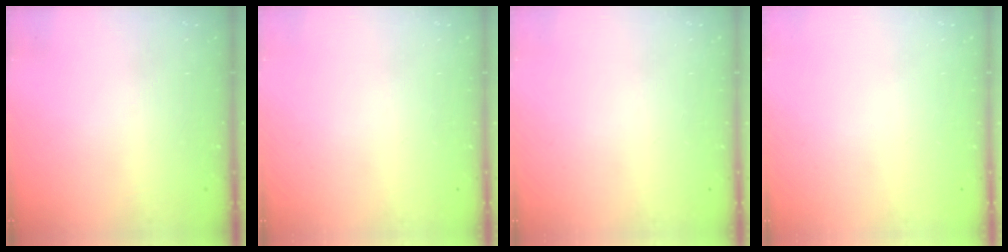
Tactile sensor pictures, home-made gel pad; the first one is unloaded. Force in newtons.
{"total": 0.0}
{"total": 0.0}
{"total": 0.0}